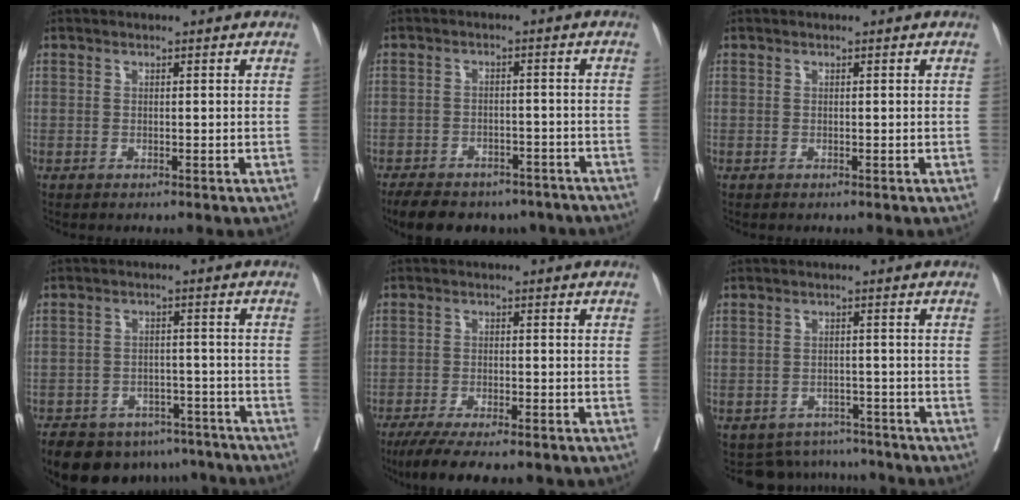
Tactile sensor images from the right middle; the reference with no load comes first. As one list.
[{"total": 16.5, "force": [-13.2, 7.3, 6.7], "torque": [-0.148, -0.003, -0.167]}, {"total": 0.0}, {"total": 15.8, "force": [-12.7, 7.6, 5.6], "torque": [-0.109, 0.009, -0.166]}, {"total": 12.4, "force": [-9.7, 3.0, 7.1], "torque": [-0.111, -0.015, -0.143]}, {"total": 7.6, "force": [-7.1, 2.8, -0.6], "torque": [0.015, 0.023, -0.089]}]